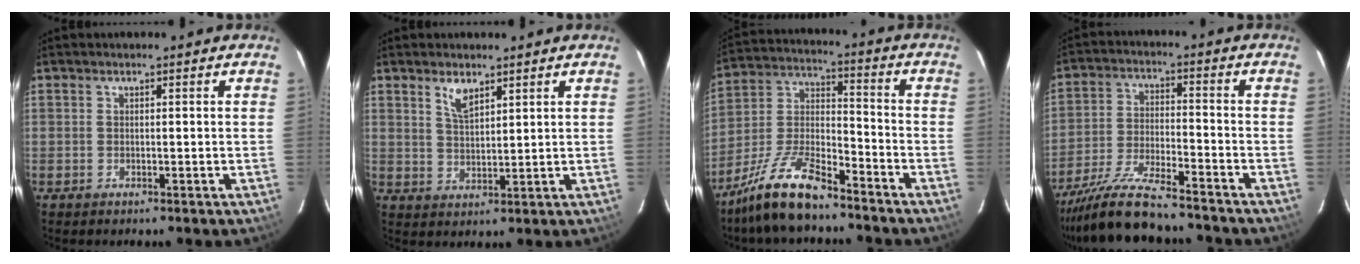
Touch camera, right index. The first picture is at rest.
{"total": 4.1, "force": [2.8, 1.5, 2.6], "torque": [-0.050, -0.001, 0.054]}
{"total": 13.8, "force": [-10.5, 3.8, 8.1], "torque": [-0.180, 0.006, -0.202]}
{"total": 14.6, "force": [-13.1, 1.6, 6.3], "torque": [-0.135, -0.023, -0.229]}